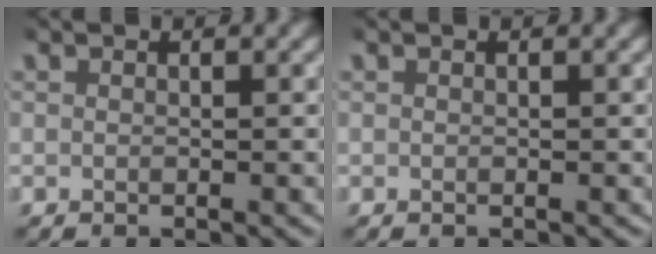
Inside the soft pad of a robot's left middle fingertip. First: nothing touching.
{"total": 0.0}